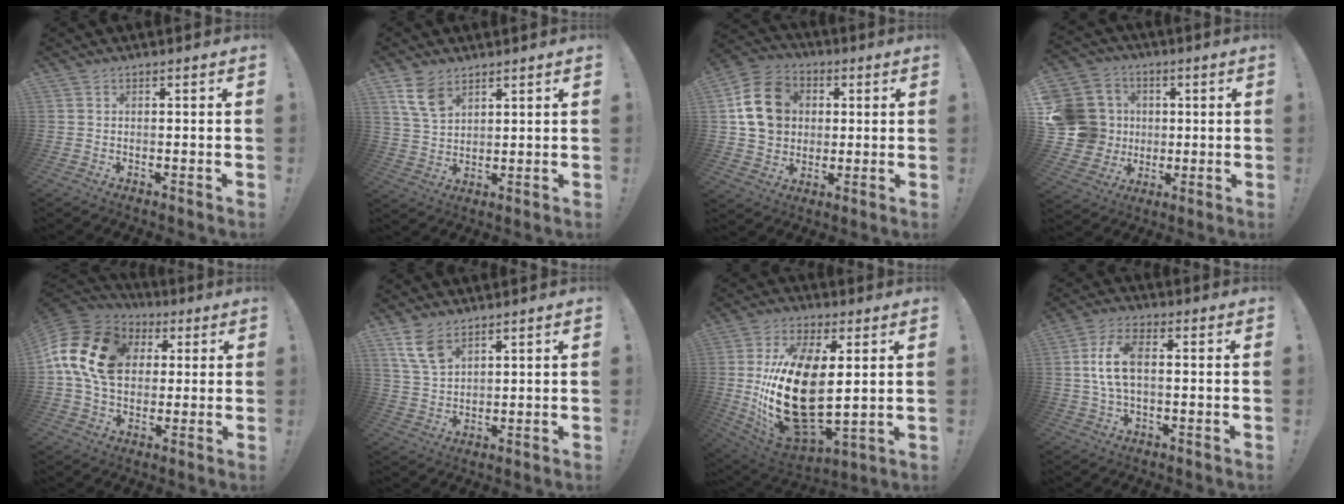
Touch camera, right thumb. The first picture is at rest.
{"total": 8.5, "force": [5.2, 4.8, 4.6], "torque": [-0.079, -0.020, 0.102]}
{"total": 15.6, "force": [3.2, 12.8, 8.4], "torque": [-0.127, 0.003, 0.068]}
{"total": 17.8, "force": [0.8, 16.2, 7.4], "torque": [-0.133, 0.013, 0.042]}
{"total": 18.7, "force": [3.9, 13.7, 12.1], "torque": [-0.217, 0.007, 0.072]}
{"total": 8.1, "force": [5.2, 4.0, 4.6], "torque": [-0.086, -0.022, 0.102]}
{"total": 25.4, "force": [2.4, 13.1, 21.6], "torque": [-0.446, -0.033, 0.053]}
{"total": 9.1, "force": [0.9, 4.4, 8.0], "torque": [-0.158, -0.002, 0.016]}